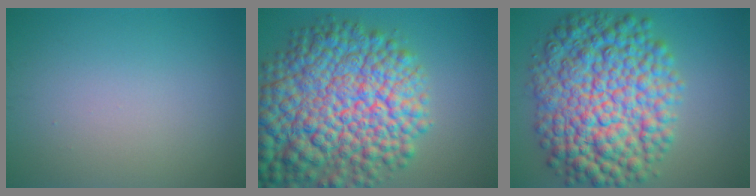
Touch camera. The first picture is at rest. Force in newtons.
{"total": 15.2, "press": 15.2, "slide": 0.5}
{"total": 12.9, "press": 12.9, "slide": 0.1}